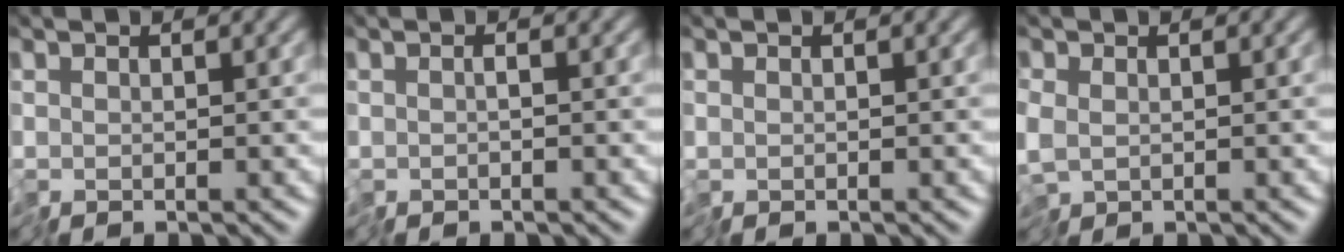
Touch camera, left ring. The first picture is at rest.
{"total": 0.9, "force": [-0.6, 0.2, 0.6], "torque": [-0.016, -0.003, -0.013]}
{"total": 0.0}
{"total": 2.5, "force": [-0.6, 1.9, 1.6], "torque": [-0.042, -0.009, -0.013]}